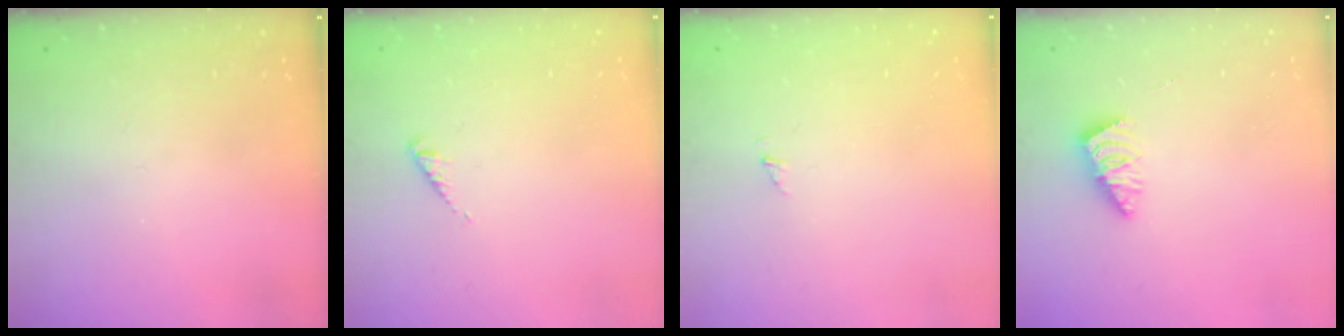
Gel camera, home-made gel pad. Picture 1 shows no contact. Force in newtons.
{"total": 2.0, "press": 2.0, "slide": 0.5}
{"total": 0.9, "press": 0.9, "slide": 0.1}
{"total": 2.9, "press": 2.8, "slide": 0.6}